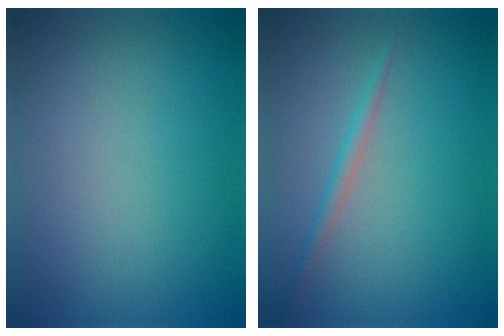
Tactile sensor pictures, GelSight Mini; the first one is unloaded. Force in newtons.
{"total": 1.3, "press": 1.3, "slide": 0.1}